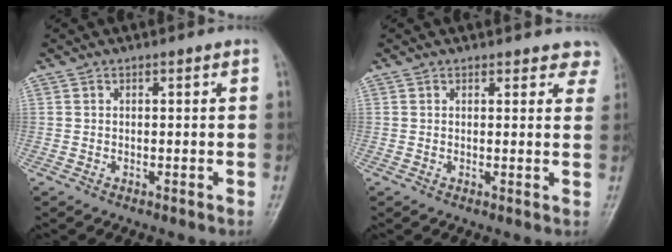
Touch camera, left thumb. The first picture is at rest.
{"total": 5.2, "force": [4.7, 2.1, 0.8], "torque": [0.034, -0.019, 0.032]}